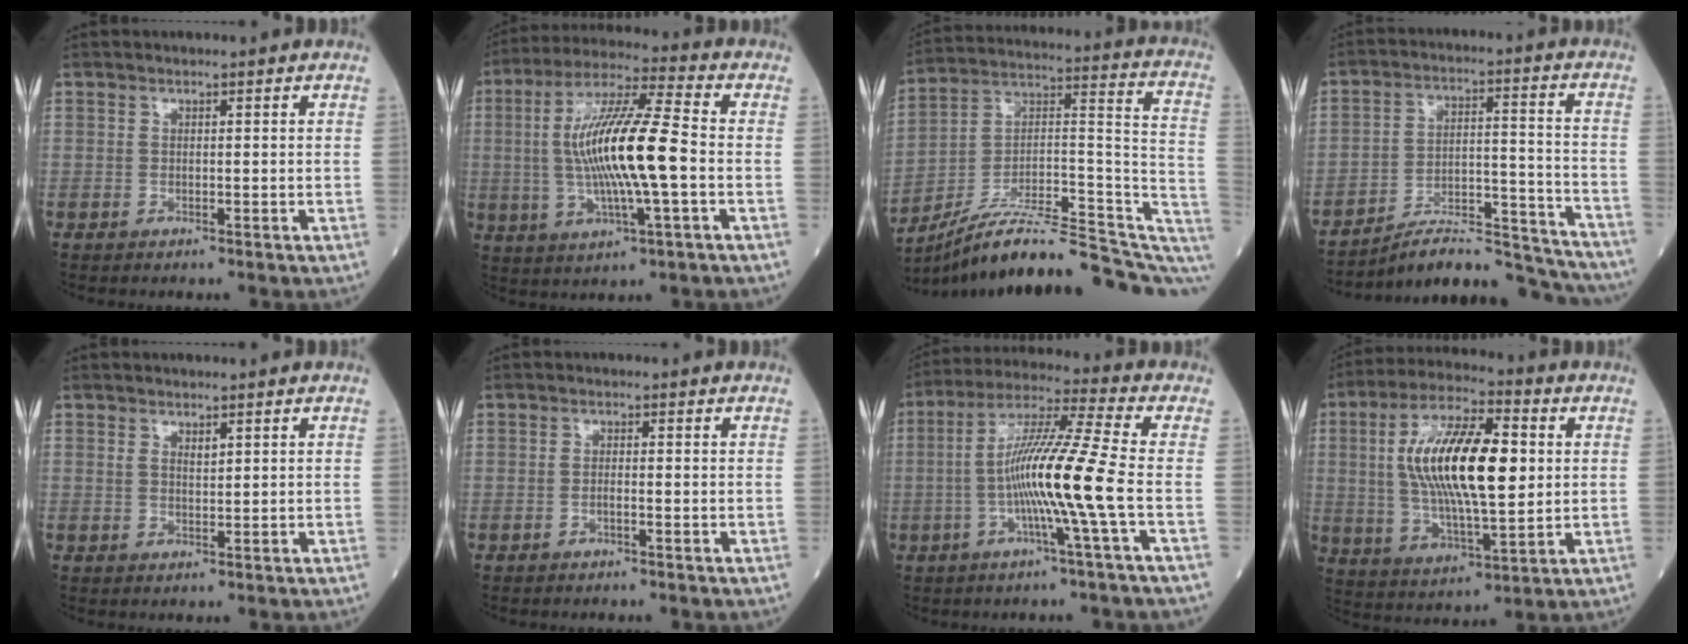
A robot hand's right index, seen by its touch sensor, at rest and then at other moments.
{"total": 15.2, "force": [-1.0, 1.5, 15.1], "torque": [-0.293, 0.005, -0.020]}
{"total": 22.0, "force": [-17.5, 3.6, 12.8], "torque": [-0.144, 0.054, -0.267]}
{"total": 17.8, "force": [-17.2, 1.9, 4.2], "torque": [-0.047, 0.040, -0.255]}
{"total": 1.4, "force": [0.9, 0.5, 1.0], "torque": [-0.019, -0.002, 0.019]}
{"total": 1.0, "force": [-0.4, 0.1, 0.9], "torque": [-0.017, 0.002, -0.009]}
{"total": 12.5, "force": [-2.5, -1.7, 12.2], "torque": [-0.229, 0.002, -0.055]}
{"total": 17.8, "force": [2.4, 5.1, 16.8], "torque": [-0.321, 0.013, 0.043]}